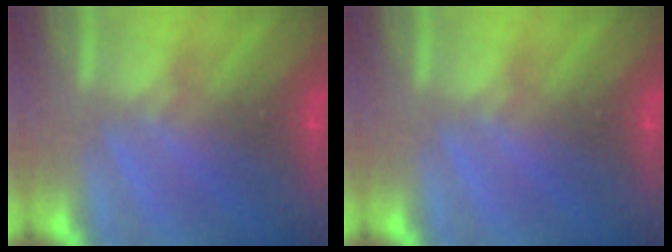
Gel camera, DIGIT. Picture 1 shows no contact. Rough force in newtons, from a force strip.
{"total": 0.0}